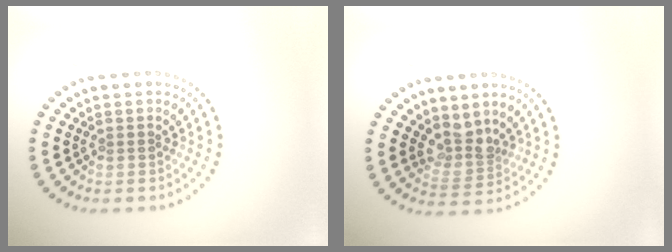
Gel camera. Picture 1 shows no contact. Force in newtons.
{"total": 2.6, "press": 1.8, "slide": 1.8}